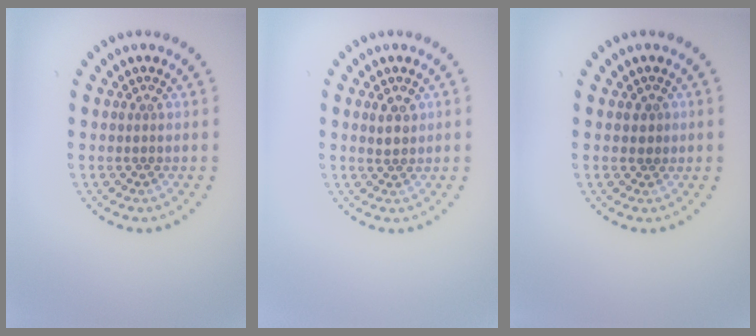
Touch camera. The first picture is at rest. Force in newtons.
{"total": 1.5, "press": 1.4, "slide": 0.6}
{"total": 1.0, "press": 0.9, "slide": 0.2}